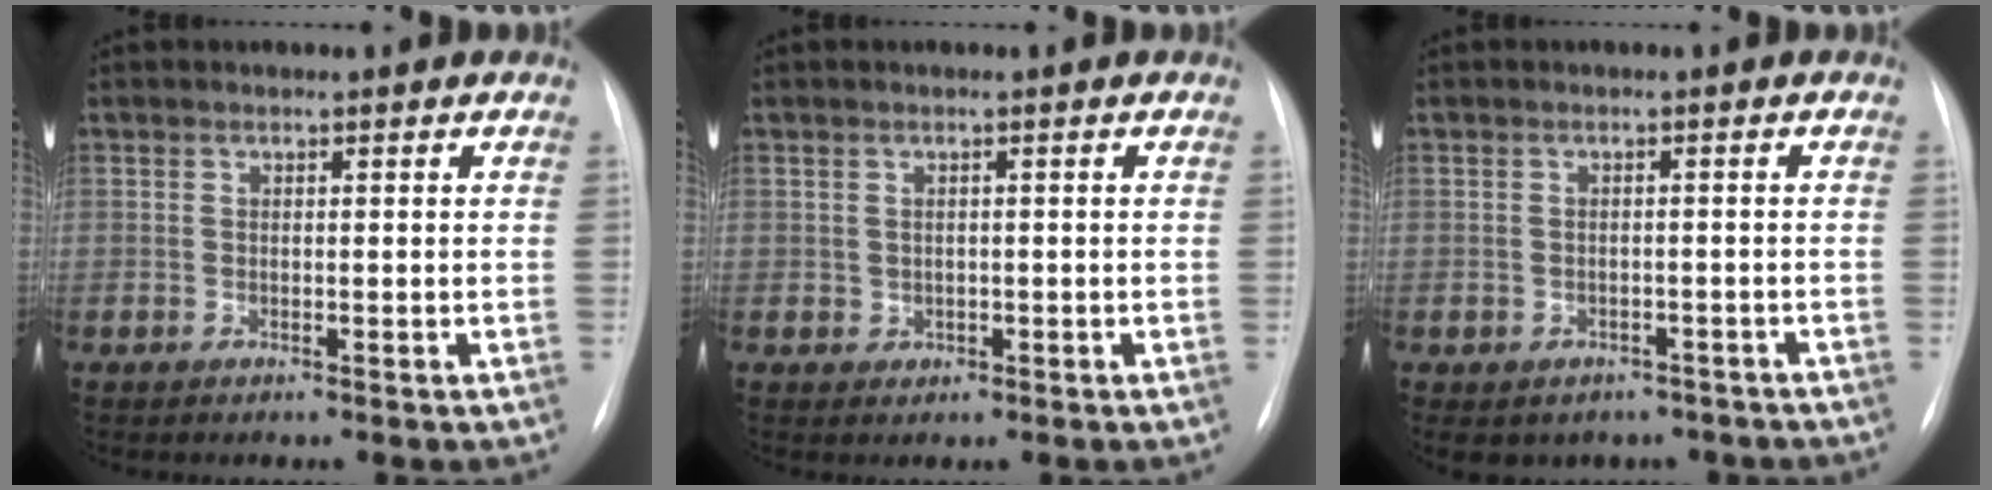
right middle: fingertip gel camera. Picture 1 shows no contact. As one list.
[{"total": 1.2, "force": [-0.2, 1.1, 0.3], "torque": [-0.007, 0.001, 0.003]}, {"total": 8.5, "force": [-6.4, 5.3, 1.8], "torque": [-0.020, 0.009, -0.067]}]